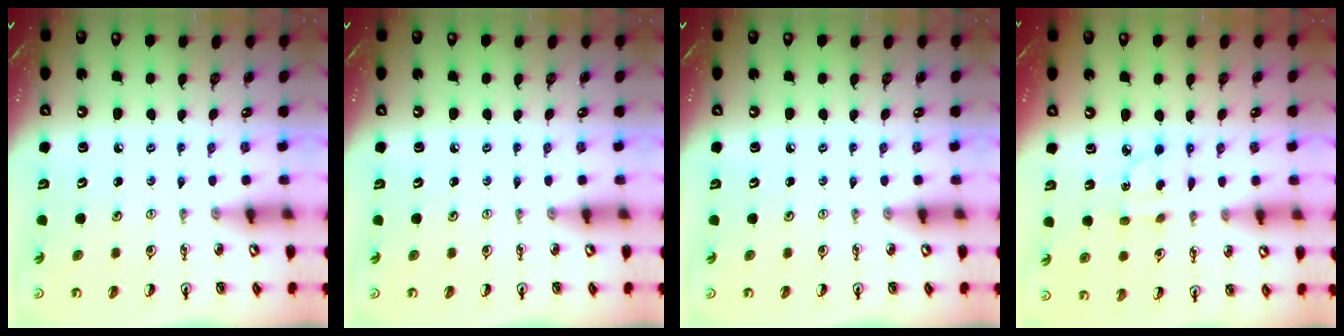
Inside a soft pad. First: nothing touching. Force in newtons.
{"total": 0.0}
{"total": 0.0}
{"total": 3.2, "press": 3.2, "slide": 0.0}